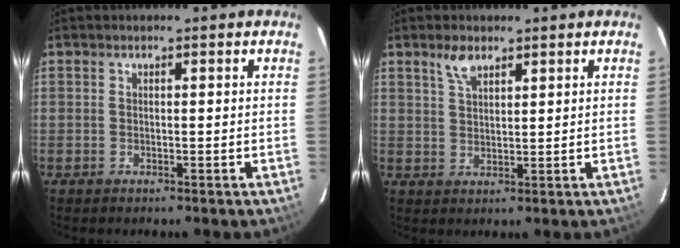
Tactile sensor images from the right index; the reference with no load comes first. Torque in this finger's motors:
{"motor_torque": [0.09, -0.01, 0.09, 0.03]}